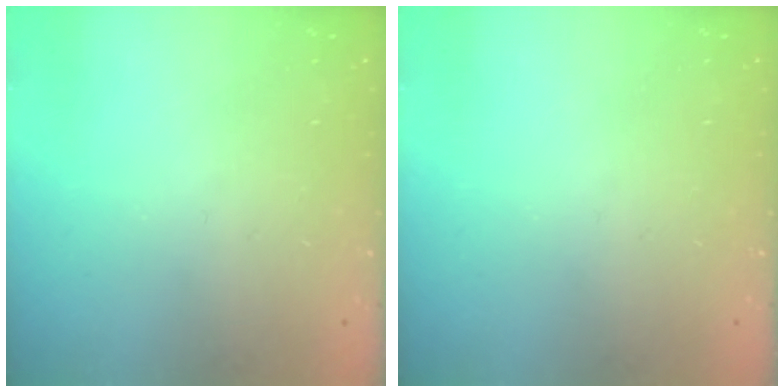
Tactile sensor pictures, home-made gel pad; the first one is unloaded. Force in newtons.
{"total": 0.0}